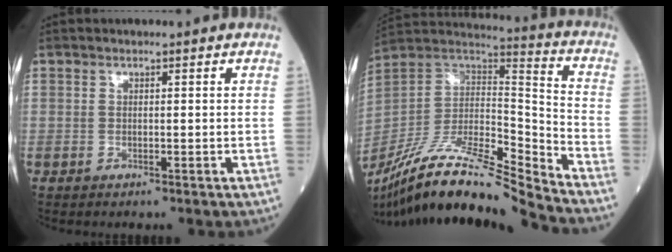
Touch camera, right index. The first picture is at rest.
{"total": 20.5, "force": [-17.8, 0.7, 10.2], "torque": [-0.215, 0.012, -0.326]}